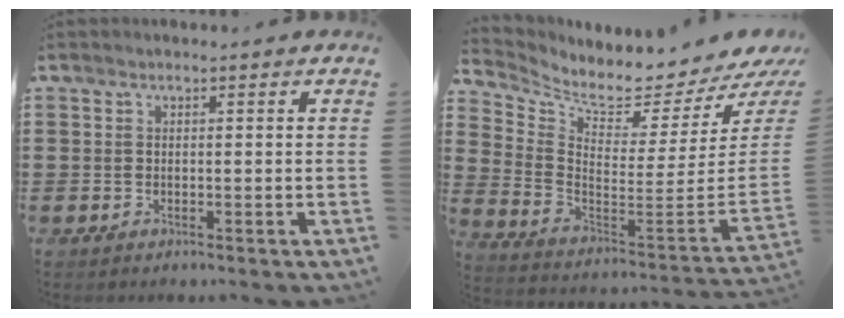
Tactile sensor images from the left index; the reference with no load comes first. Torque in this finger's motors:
{"motor_torque": [-0.60, -0.95, 0.22, 0.00]}